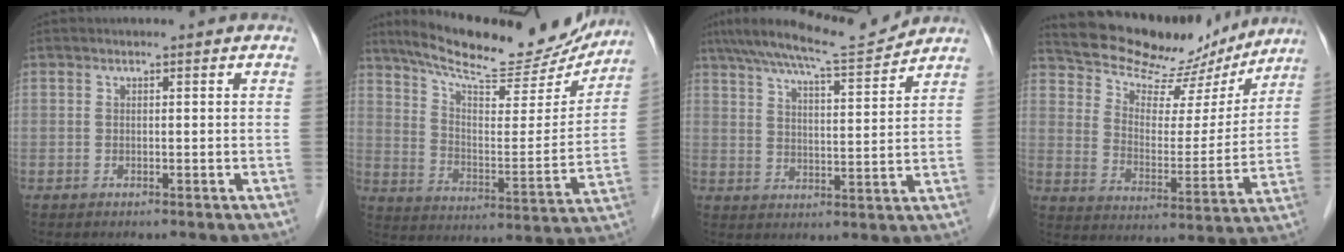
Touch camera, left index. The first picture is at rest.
{"total": 22.0, "force": [19.7, 4.4, 8.9], "torque": [-0.139, -0.017, 0.278]}
{"total": 10.4, "force": [9.7, -0.5, 3.6], "torque": [-0.064, 0.002, 0.154]}
{"total": 18.6, "force": [16.7, 6.0, 5.6], "torque": [-0.081, -0.004, 0.233]}